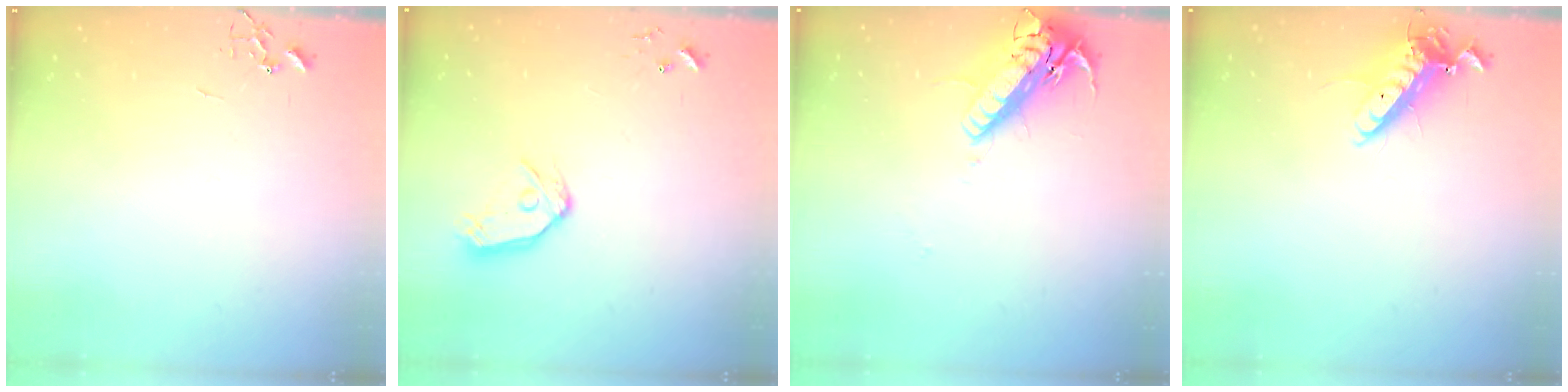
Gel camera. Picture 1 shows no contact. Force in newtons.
{"total": 11.3, "press": 11.2, "slide": 1.4}
{"total": 17.6, "press": 17.3, "slide": 3.4}
{"total": 13.1, "press": 12.9, "slide": 2.5}